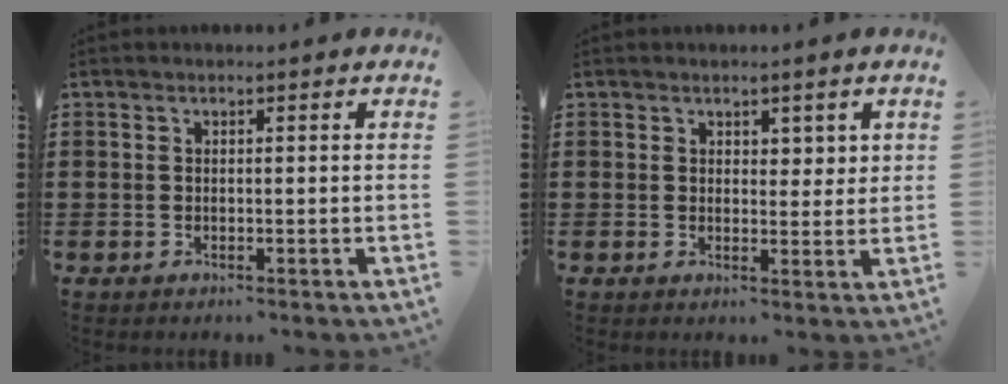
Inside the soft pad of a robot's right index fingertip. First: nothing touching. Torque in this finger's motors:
{"motor_torque": [0.01, 0.32, 0.14, -0.01]}